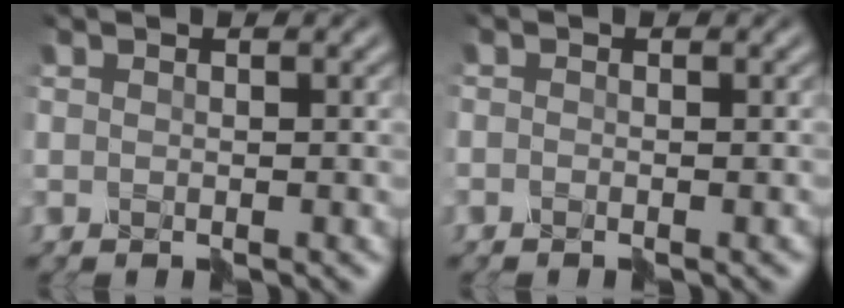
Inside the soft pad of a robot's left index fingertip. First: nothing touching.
{"total": 1.1, "force": [-1.1, 0.4, 0.1], "torque": [0.008, 0.006, -0.016]}